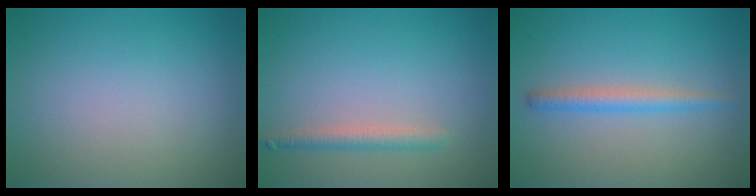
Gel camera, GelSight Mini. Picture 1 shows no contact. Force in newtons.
{"total": 1.8, "press": 1.8, "slide": 0.1}
{"total": 2.1, "press": 2.1, "slide": 0.1}